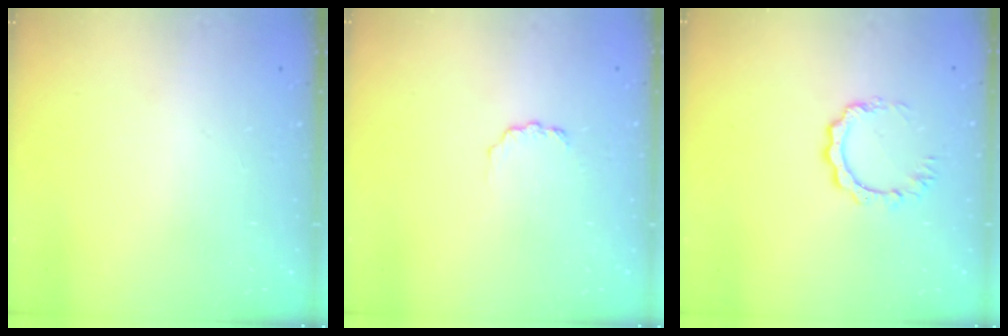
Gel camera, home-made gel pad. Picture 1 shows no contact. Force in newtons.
{"total": 2.6, "press": 2.6, "slide": 0.3}
{"total": 6.1, "press": 6.1, "slide": 0.4}